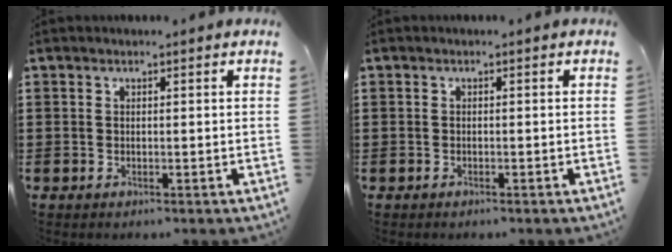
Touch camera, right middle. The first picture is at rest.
{"total": 0.7, "force": [-0.6, 0.2, 0.2], "torque": [-0.004, 0.000, -0.013]}